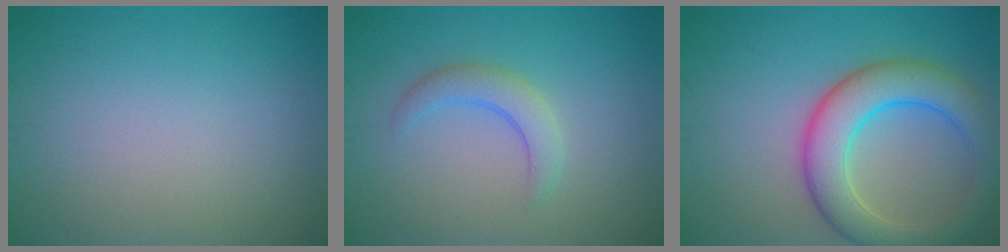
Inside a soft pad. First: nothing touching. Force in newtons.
{"total": 2.6, "press": 2.6, "slide": 0.2}
{"total": 7.2, "press": 7.2, "slide": 0.5}